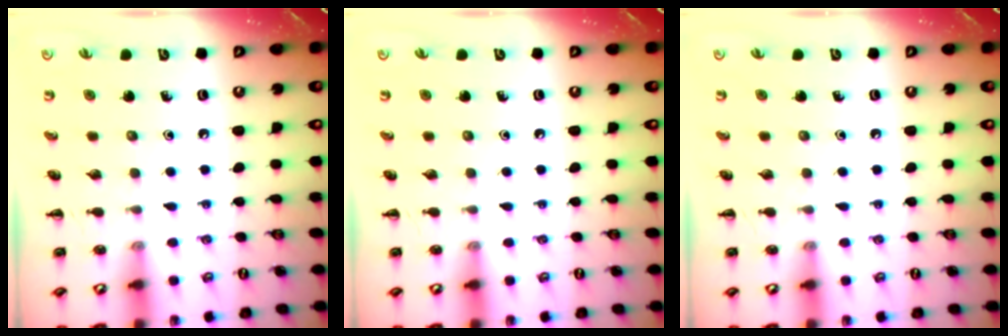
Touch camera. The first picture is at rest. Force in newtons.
{"total": 0.0}
{"total": 0.0}